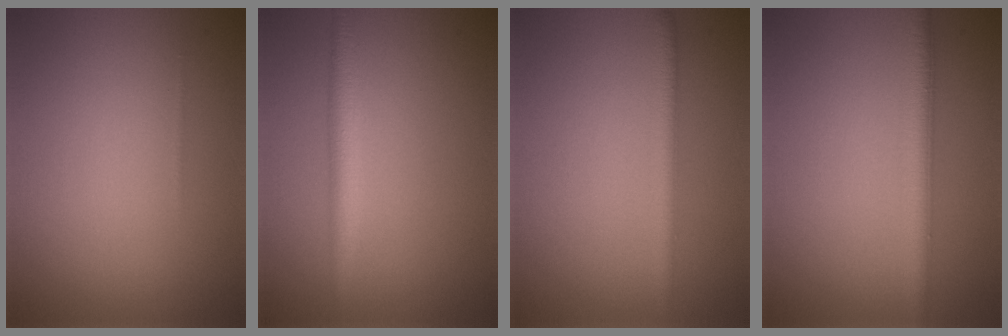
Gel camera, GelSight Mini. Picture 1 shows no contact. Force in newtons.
{"total": 2.7, "press": 2.7, "slide": 0.0}
{"total": 2.1, "press": 2.1, "slide": 0.2}
{"total": 3.5, "press": 3.5, "slide": 0.1}